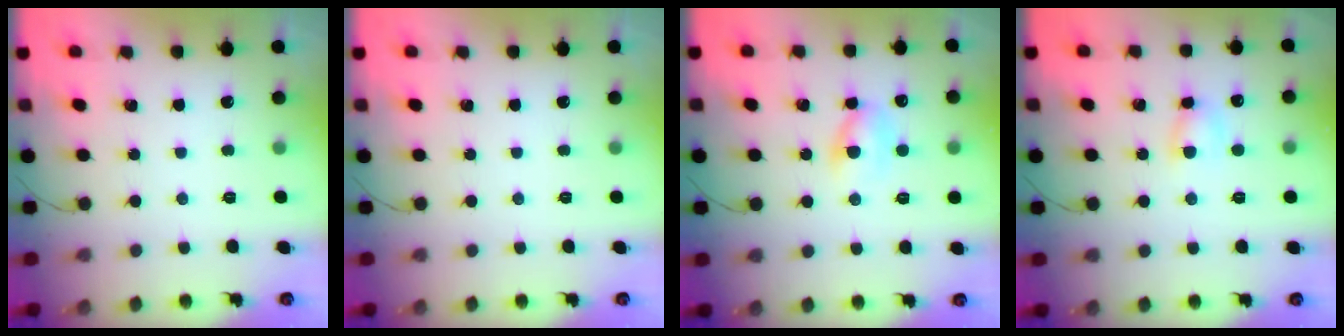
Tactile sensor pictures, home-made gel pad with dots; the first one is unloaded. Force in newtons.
{"total": 0.0}
{"total": 4.9, "press": 4.8, "slide": 1.2}
{"total": 4.7, "press": 4.6, "slide": 0.9}